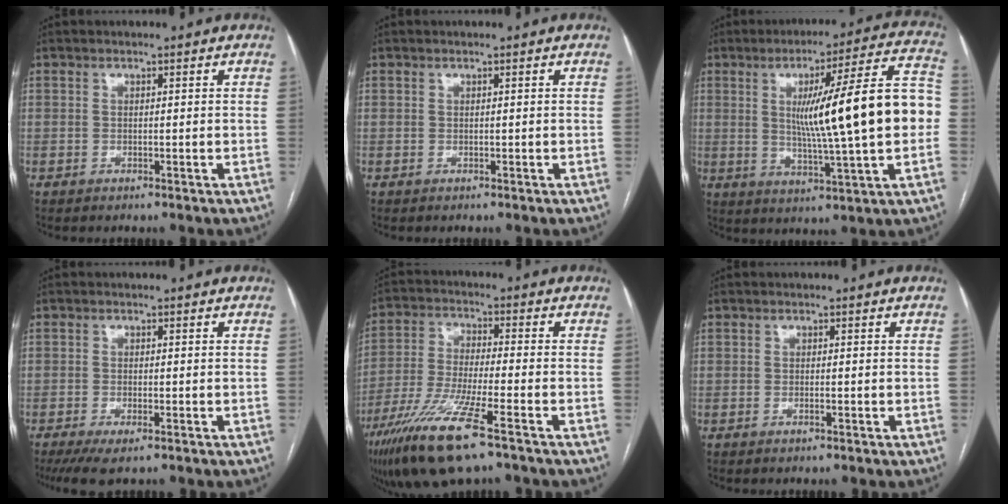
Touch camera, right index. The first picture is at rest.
{"total": 0.0}
{"total": 20.2, "force": [0.7, 0.1, 20.2], "torque": [-0.291, 0.020, 0.006]}
{"total": 5.1, "force": [-3.4, 1.2, 3.5], "torque": [-0.060, -0.012, -0.055]}
{"total": 13.9, "force": [-8.5, 0.9, 10.9], "torque": [-0.229, -0.036, -0.159]}
{"total": 0.6, "force": [-0.3, -0.1, 0.5], "torque": [-0.012, -0.001, -0.004]}